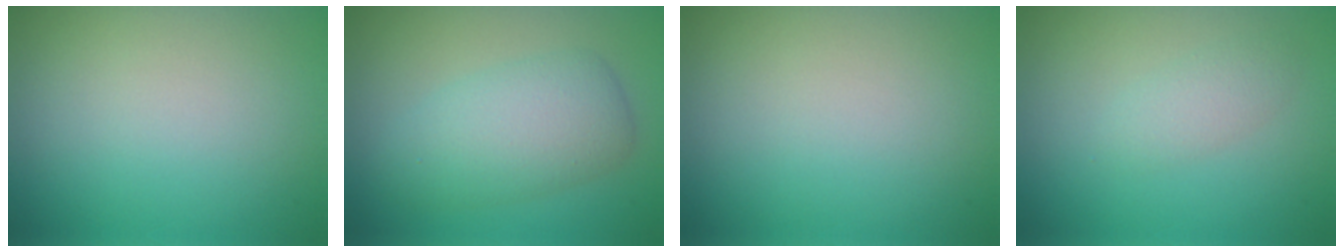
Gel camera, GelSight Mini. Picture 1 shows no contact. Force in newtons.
{"total": 5.0, "press": 5.0, "slide": 0.3}
{"total": 0.0}
{"total": 1.7, "press": 1.6, "slide": 0.1}